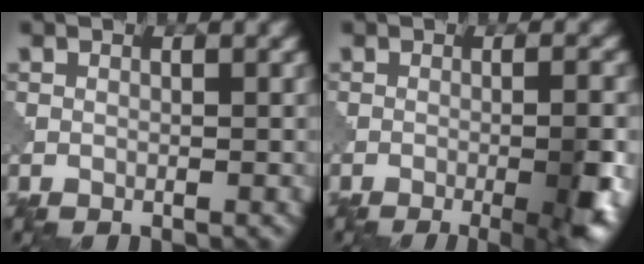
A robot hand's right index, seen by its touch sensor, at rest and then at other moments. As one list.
[{"total": 6.8, "force": [-2.3, 1.9, 6.1], "torque": [-0.077, -0.003, -0.024]}]